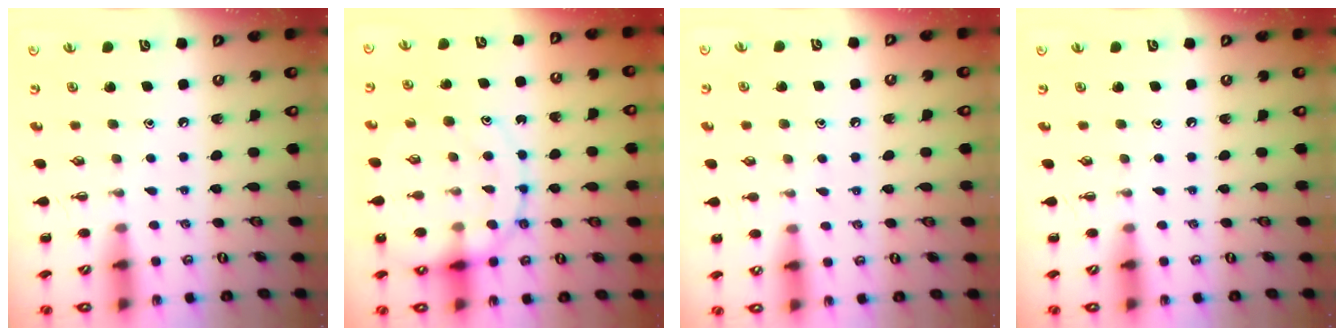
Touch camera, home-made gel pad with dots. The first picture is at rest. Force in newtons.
{"total": 14.1, "press": 13.9, "slide": 2.4}
{"total": 5.4, "press": 5.2, "slide": 1.7}
{"total": 0.0}